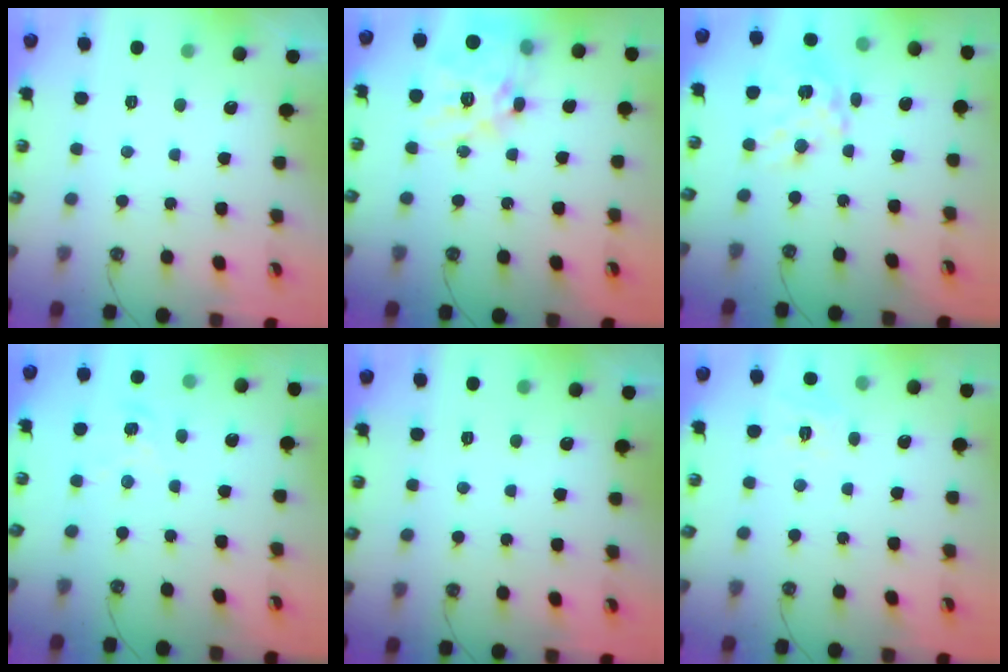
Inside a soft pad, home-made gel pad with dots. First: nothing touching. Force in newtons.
{"total": 17.6, "press": 17.5, "slide": 1.8}
{"total": 14.6, "press": 14.6, "slide": 1.4}
{"total": 1.6, "press": 1.6, "slide": 0.2}
{"total": 0.0}
{"total": 7.5, "press": 7.4, "slide": 0.5}